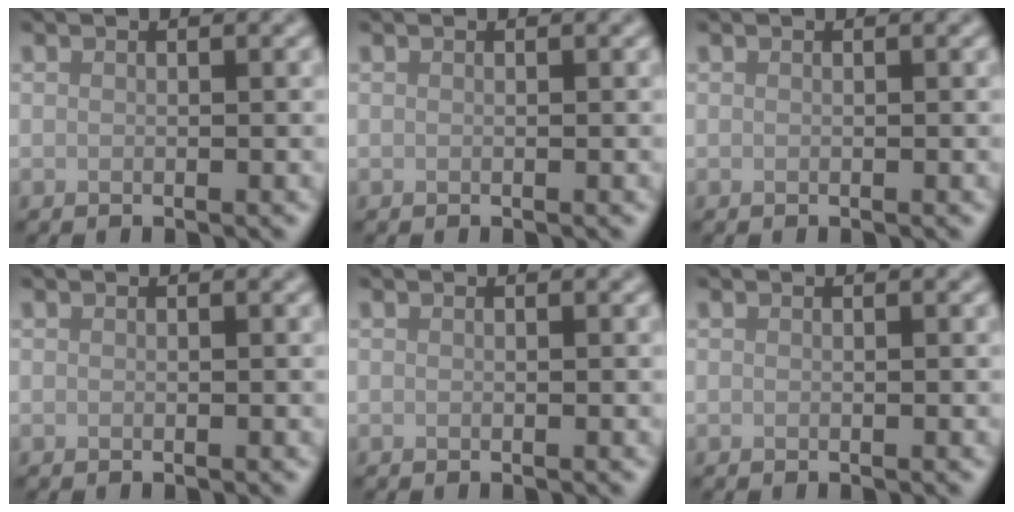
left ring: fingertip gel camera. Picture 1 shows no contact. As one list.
[{"total": 0.0}, {"total": 0.0}, {"total": 0.0}, {"total": 0.0}, {"total": 0.0}]